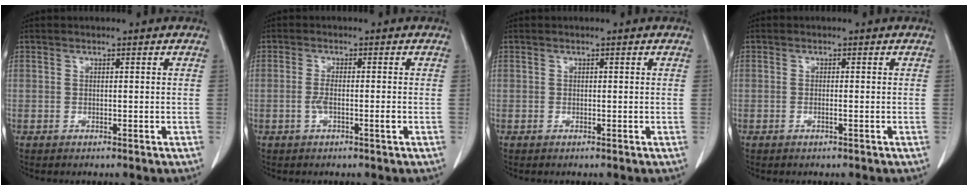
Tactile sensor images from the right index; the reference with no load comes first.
{"total": 2.5, "force": [-0.8, 0.2, 2.3], "torque": [-0.047, 0.002, -0.015]}
{"total": 0.0}
{"total": 0.6, "force": [-0.3, -0.1, 0.6], "torque": [-0.010, 0.001, -0.004]}